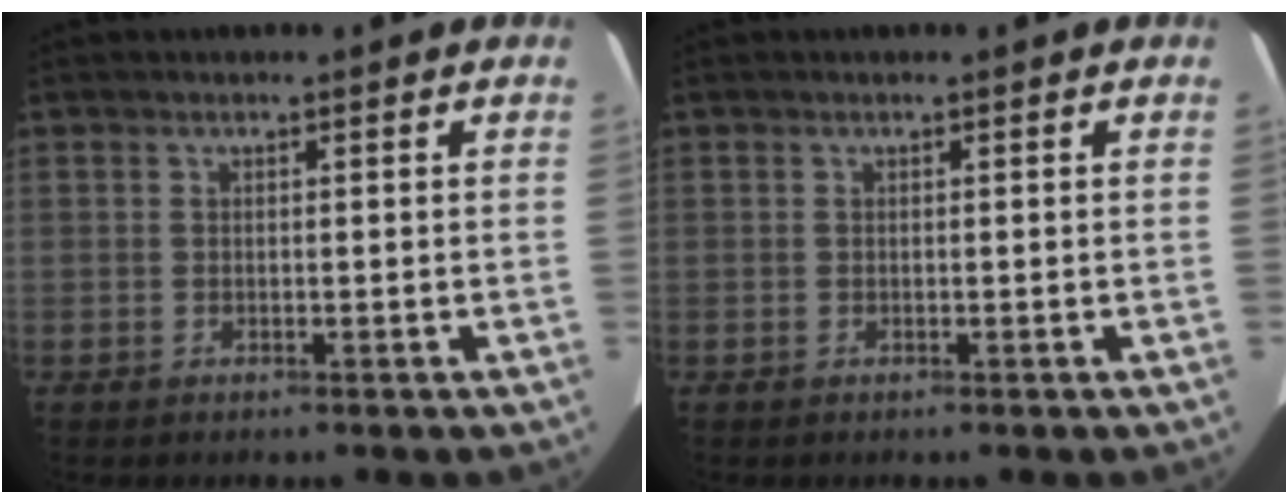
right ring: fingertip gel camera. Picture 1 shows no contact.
{"total": 0.0}